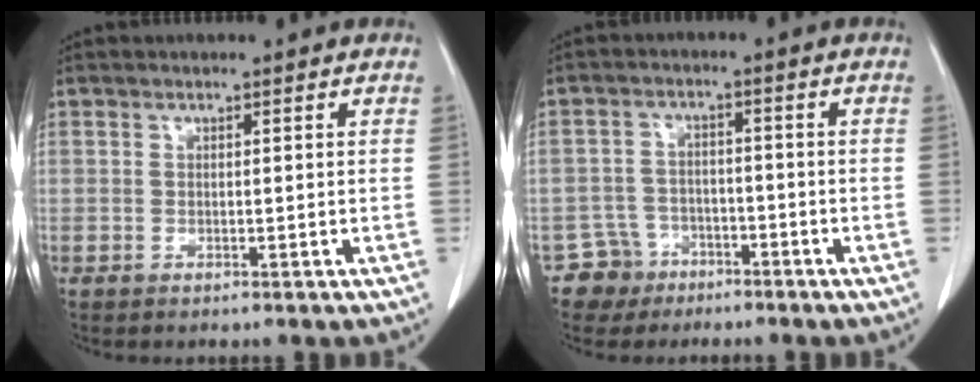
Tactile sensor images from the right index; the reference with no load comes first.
{"total": 4.9, "force": [-3.2, 3.7, -0.3], "torque": [0.012, 0.011, -0.055]}